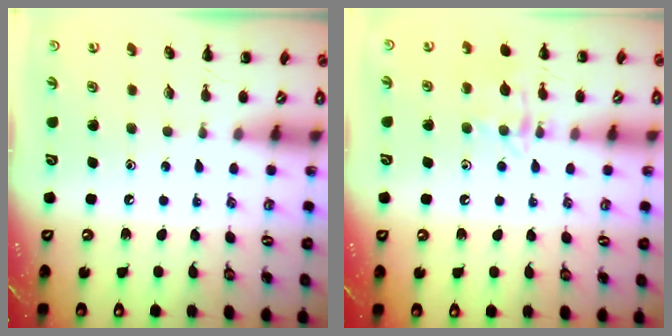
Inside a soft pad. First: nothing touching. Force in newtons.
{"total": 11.9, "press": 11.9, "slide": 1.0}